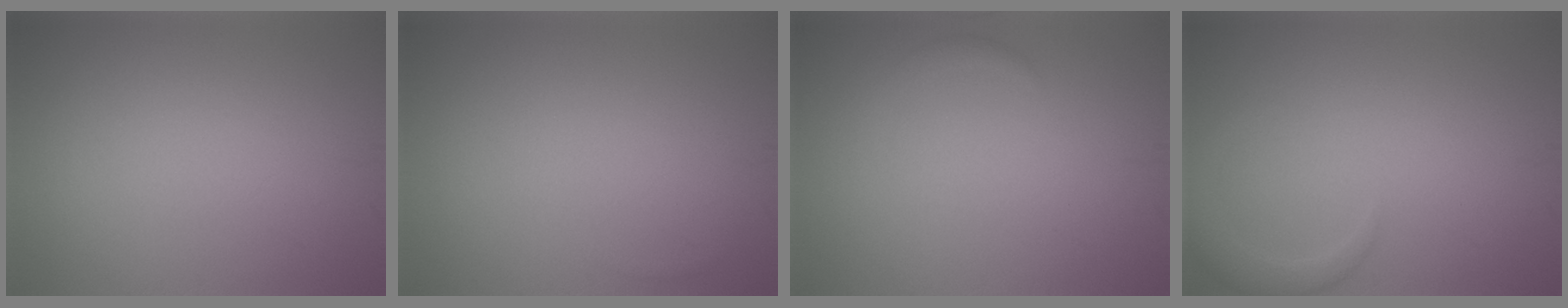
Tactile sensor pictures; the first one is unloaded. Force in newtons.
{"total": 0.0}
{"total": 0.8, "press": 0.8, "slide": 0.1}
{"total": 2.5, "press": 2.5, "slide": 0.3}